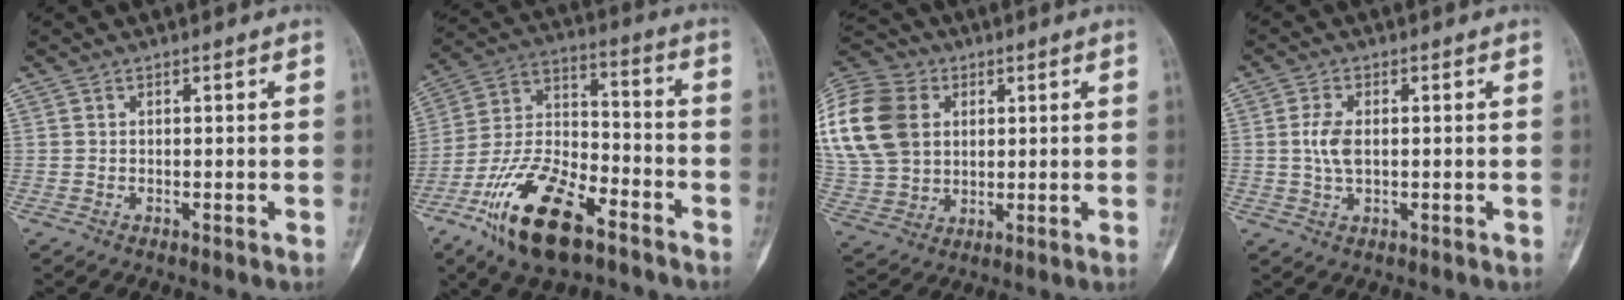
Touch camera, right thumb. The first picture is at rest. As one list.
[{"total": 19.2, "force": [-11.1, 8.5, 13.1], "torque": [-0.237, 0.066, -0.201]}, {"total": 22.8, "force": [5.7, 17.6, 13.4], "torque": [-0.309, 0.030, 0.113]}, {"total": 4.1, "force": [0.2, 2.2, 3.5], "torque": [-0.081, 0.002, 0.001]}]